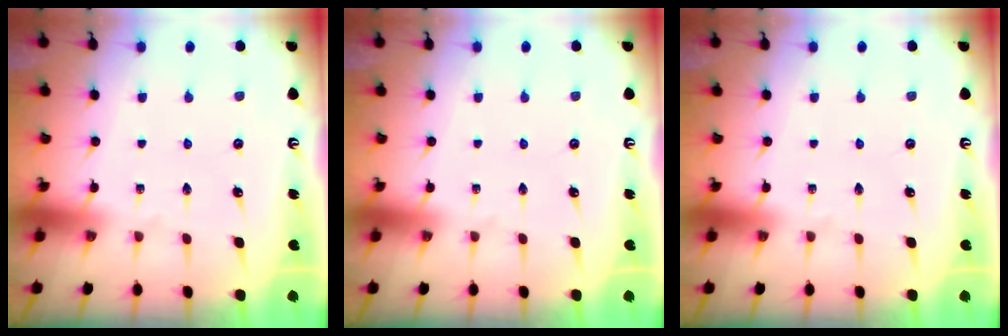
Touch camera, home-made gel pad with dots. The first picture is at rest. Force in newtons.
{"total": 0.0}
{"total": 0.0}